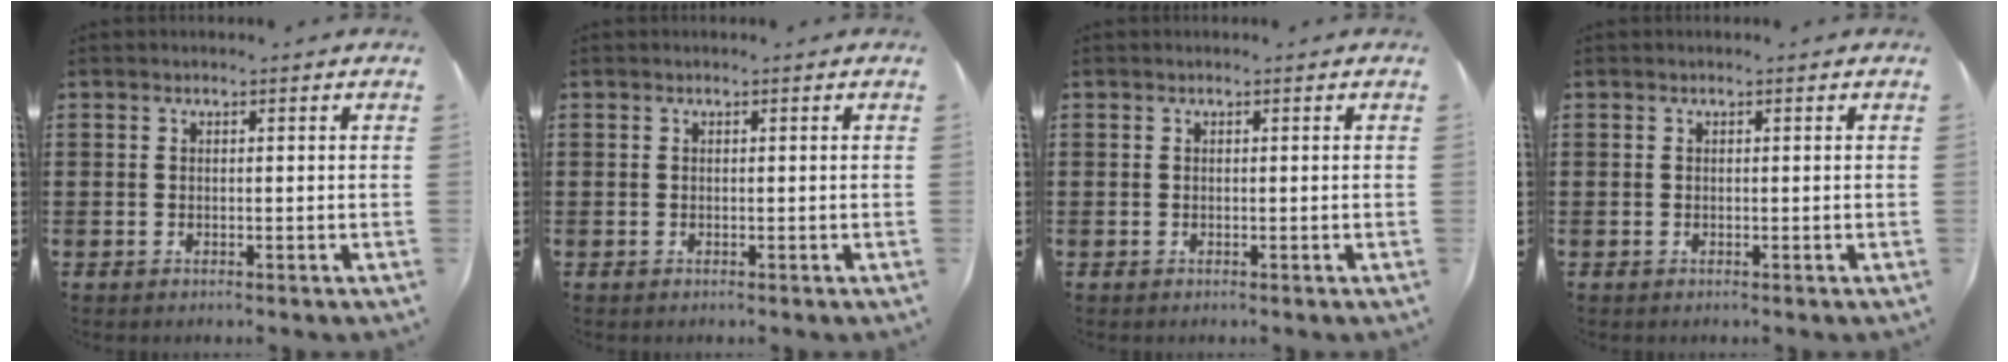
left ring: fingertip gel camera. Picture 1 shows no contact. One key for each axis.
{"total": 0.0}
{"total": 0.0}
{"total": 0.0}